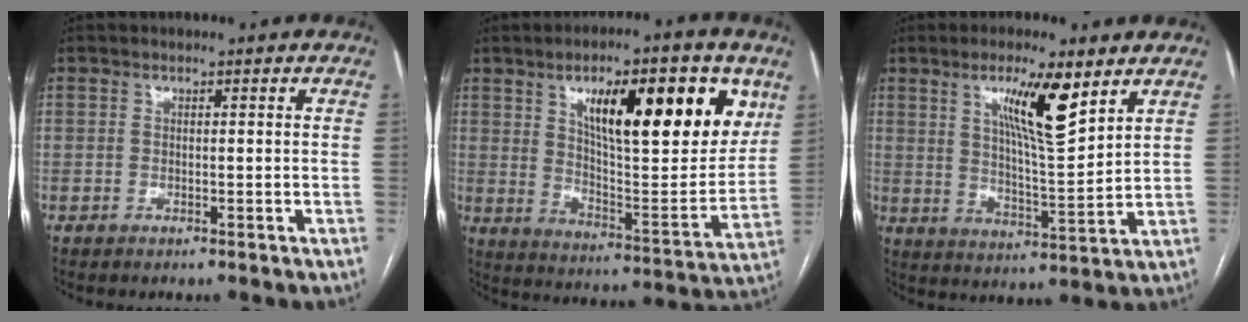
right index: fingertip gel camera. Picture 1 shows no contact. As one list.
[{"total": 22.1, "force": [9.9, 5.8, 18.8], "torque": [-0.275, 0.007, 0.160]}, {"total": 10.4, "force": [5.6, 1.2, 8.7], "torque": [-0.152, -0.007, 0.098]}]